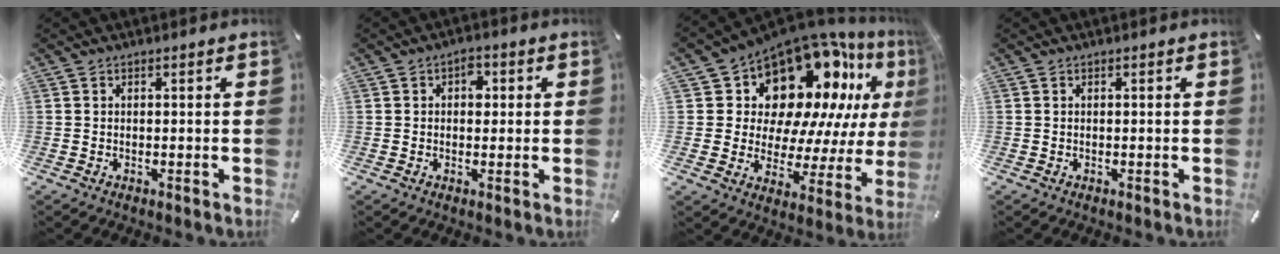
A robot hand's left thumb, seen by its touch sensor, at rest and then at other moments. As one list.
[{"total": 2.9, "force": [0.4, 2.1, 2.0], "torque": [-0.018, 0.001, -0.002]}, {"total": 17.1, "force": [11.3, 10.2, 7.6], "torque": [-0.110, -0.117, 0.201]}, {"total": 0.0}]